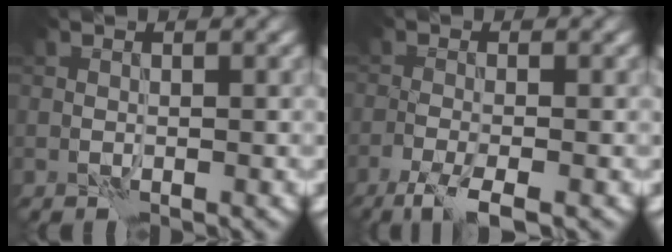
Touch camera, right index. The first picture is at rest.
{"total": 3.5, "force": [-2.3, 0.7, 2.5], "torque": [-0.047, -0.004, -0.050]}